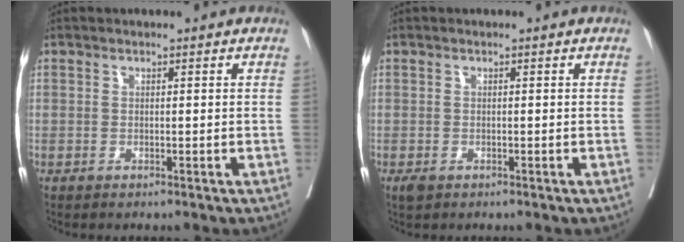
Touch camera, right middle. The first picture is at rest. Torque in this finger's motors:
{"motor_torque": [0.41, -0.35, 0.07, 0.02]}